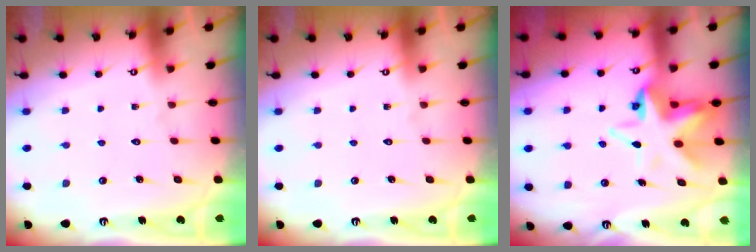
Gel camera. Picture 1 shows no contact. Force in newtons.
{"total": 0.0}
{"total": 9.9, "press": 9.7, "slide": 1.9}